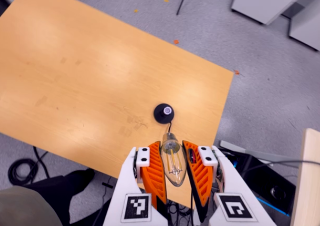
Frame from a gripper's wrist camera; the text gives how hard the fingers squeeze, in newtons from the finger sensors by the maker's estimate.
{"total": 19.5, "left": 20.9, "right": 18.1}